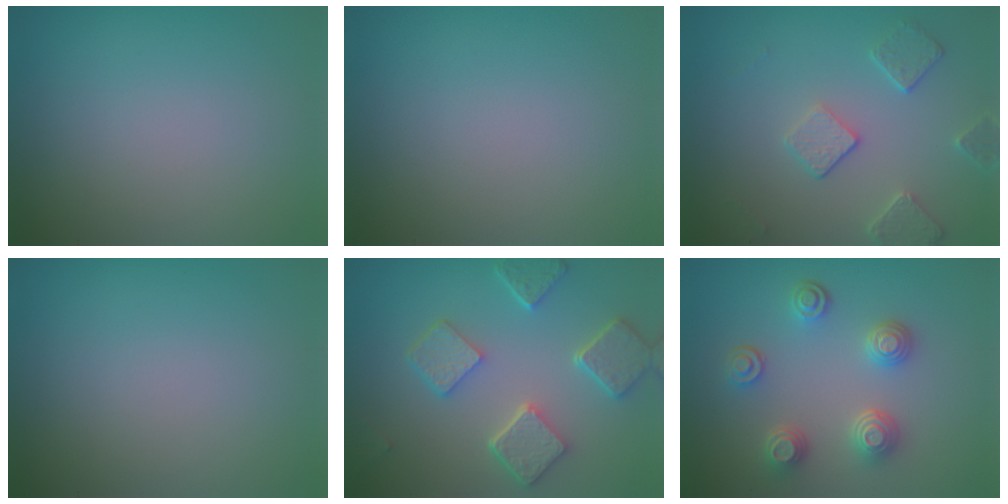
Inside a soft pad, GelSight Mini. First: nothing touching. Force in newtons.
{"total": 0.0}
{"total": 2.9, "press": 2.8, "slide": 0.9}
{"total": 0.0}
{"total": 5.8, "press": 4.5, "slide": 3.6}
{"total": 3.7, "press": 3.2, "slide": 1.8}